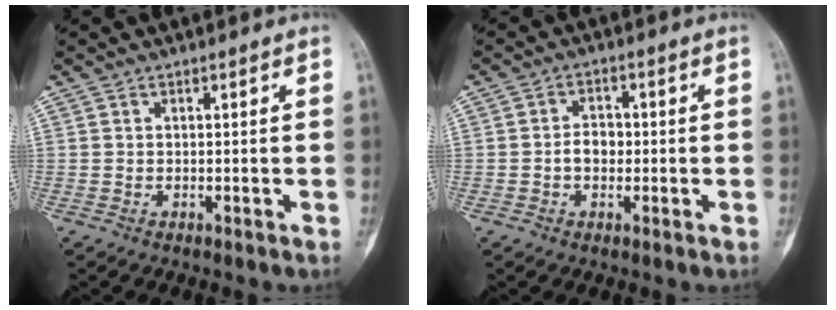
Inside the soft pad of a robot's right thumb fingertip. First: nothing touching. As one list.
[{"total": 3.6, "force": [-0.5, 2.7, 2.4], "torque": [-0.025, 0.011, -0.016]}]